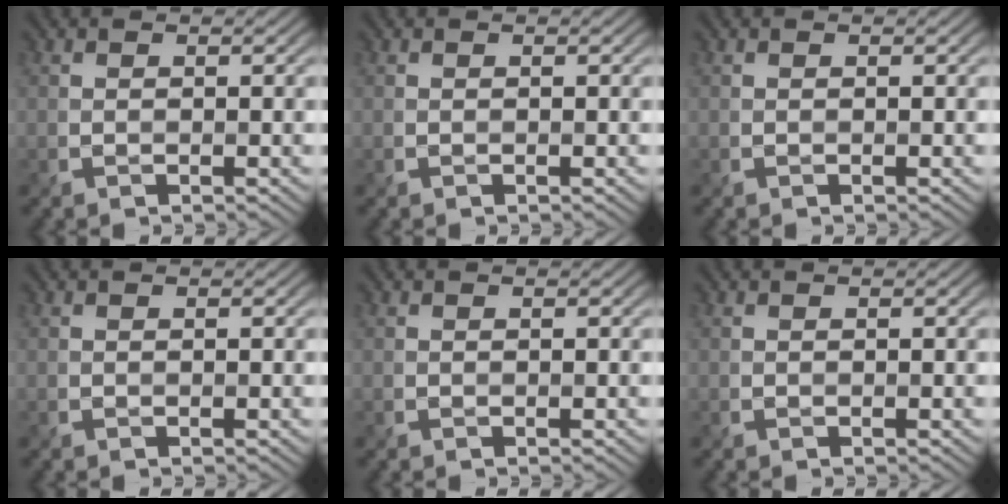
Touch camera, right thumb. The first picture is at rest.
{"total": 0.0}
{"total": 0.0}
{"total": 0.0}
{"total": 0.0}
{"total": 0.0}